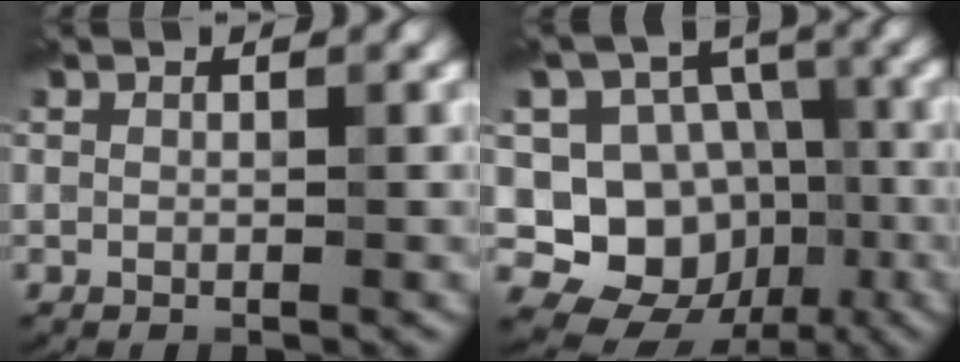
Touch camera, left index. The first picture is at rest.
{"total": 13.4, "force": [-3.4, 11.9, 5.2], "torque": [-0.109, 0.016, -0.064]}